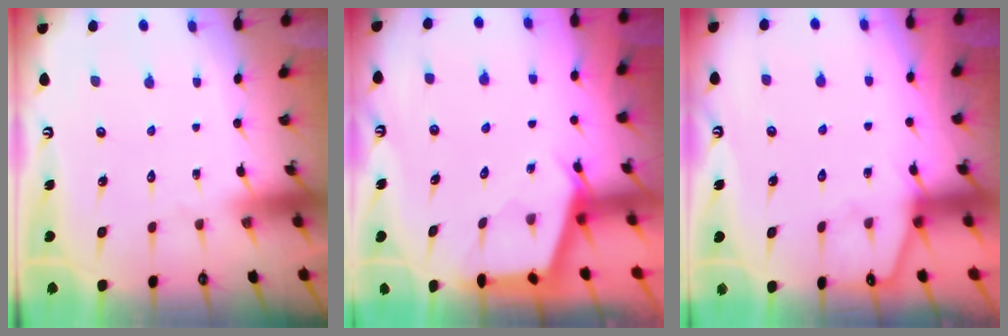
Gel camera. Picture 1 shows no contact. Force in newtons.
{"total": 2.7, "press": 2.7, "slide": 0.3}
{"total": 3.5, "press": 3.5, "slide": 0.4}